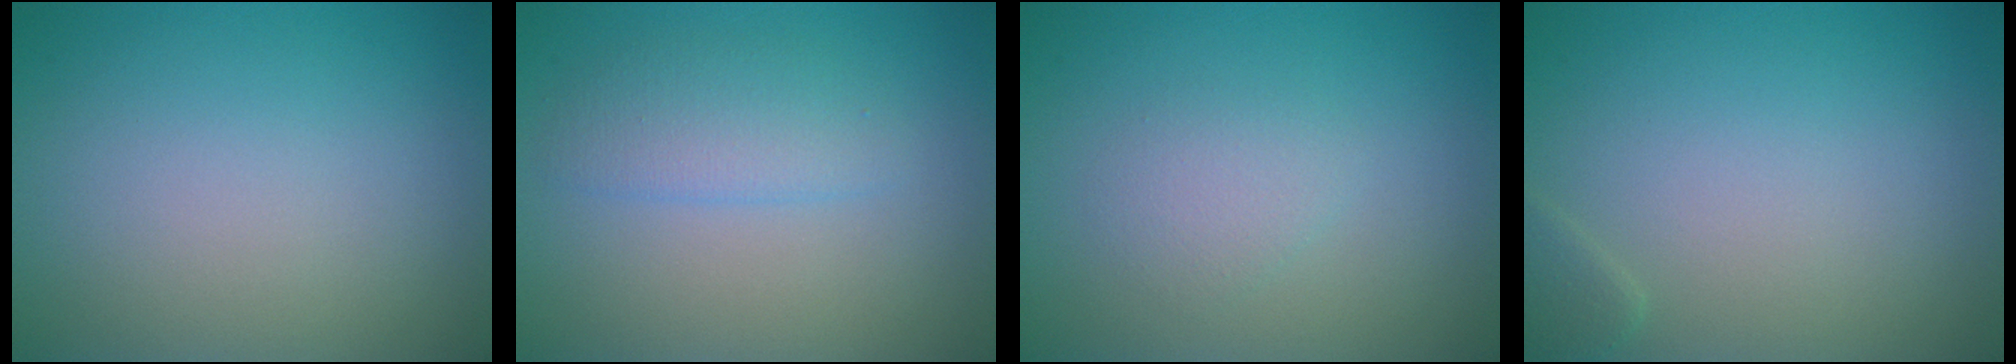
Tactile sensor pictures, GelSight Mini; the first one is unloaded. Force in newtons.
{"total": 2.4, "press": 2.4, "slide": 0.1}
{"total": 1.5, "press": 1.5, "slide": 0.1}
{"total": 1.0, "press": 1.0, "slide": 0.1}